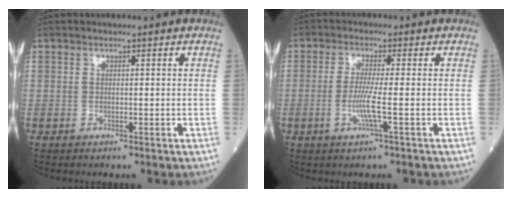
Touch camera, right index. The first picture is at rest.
{"total": 4.4, "force": [-1.2, -0.4, 4.2], "torque": [-0.086, -0.009, -0.027]}